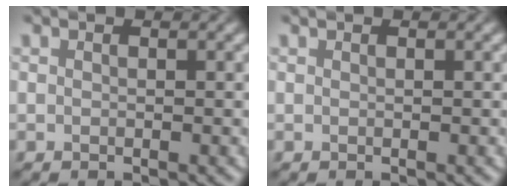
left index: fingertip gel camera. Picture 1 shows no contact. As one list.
[{"total": 0.0}]